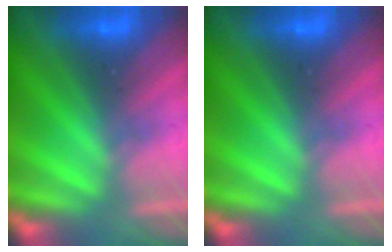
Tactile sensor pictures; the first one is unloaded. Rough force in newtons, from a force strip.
{"total": 0.0}